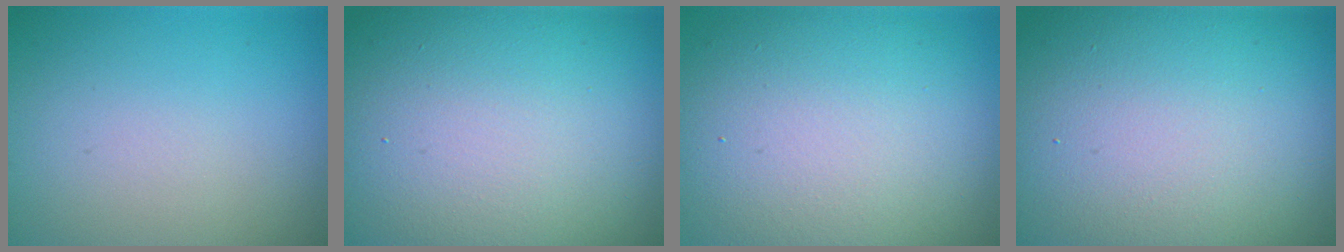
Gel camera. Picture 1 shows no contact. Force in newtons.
{"total": 21.0, "press": 21.0, "slide": 0.8}
{"total": 13.5, "press": 13.4, "slide": 1.2}
{"total": 20.0, "press": 20.0, "slide": 0.5}